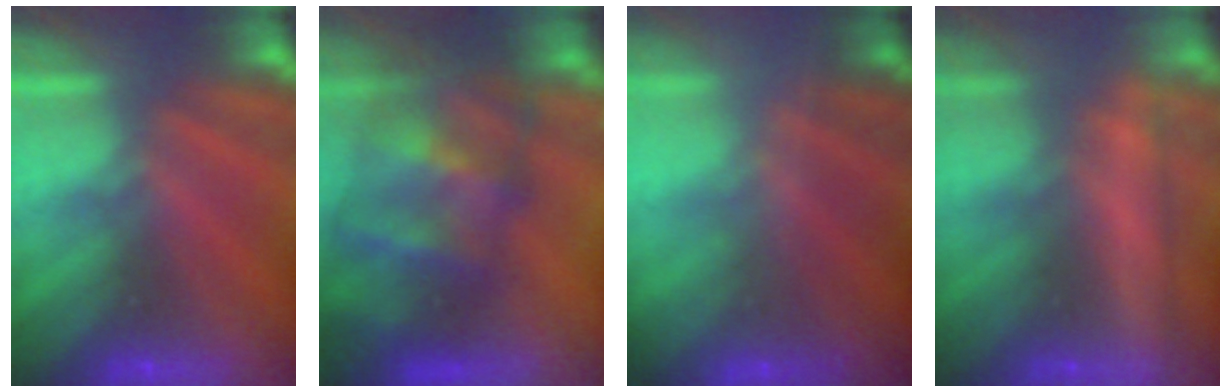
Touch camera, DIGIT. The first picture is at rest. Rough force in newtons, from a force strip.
{"total": 7.7}
{"total": 1.8}
{"total": 2.4}